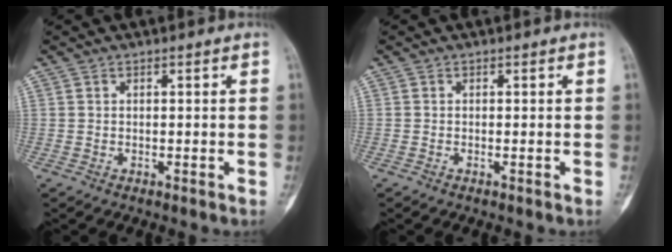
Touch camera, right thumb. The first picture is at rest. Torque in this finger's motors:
{"motor_torque": [-1.10, 0.20, -0.07, 0.06, -0.17]}